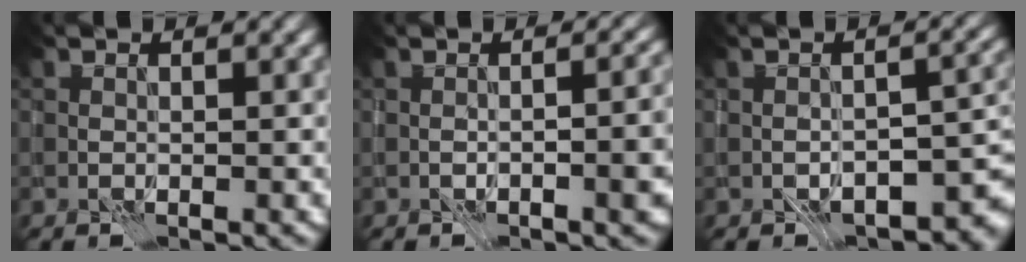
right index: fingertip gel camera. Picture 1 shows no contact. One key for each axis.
{"total": 5.3, "fx": -1.6, "fy": 1.9, "fz": 4.7, "tx": -0.042, "ty": 0.009, "tz": -0.020}
{"total": 6.7, "fx": -4.1, "fy": 3.0, "fz": 4.3, "tx": -0.039, "ty": -0.005, "tz": -0.057}